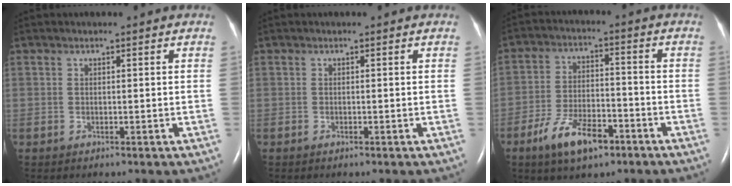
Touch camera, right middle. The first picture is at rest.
{"total": 0.0}
{"total": 9.4, "force": [-5.6, 3.9, 6.4], "torque": [-0.129, 0.002, -0.094]}